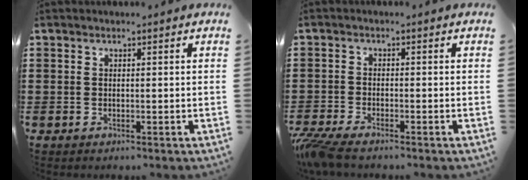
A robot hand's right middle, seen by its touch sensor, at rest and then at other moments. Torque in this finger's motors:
{"motor_torque": [0.12, 0.04, 0.08, 0.10]}